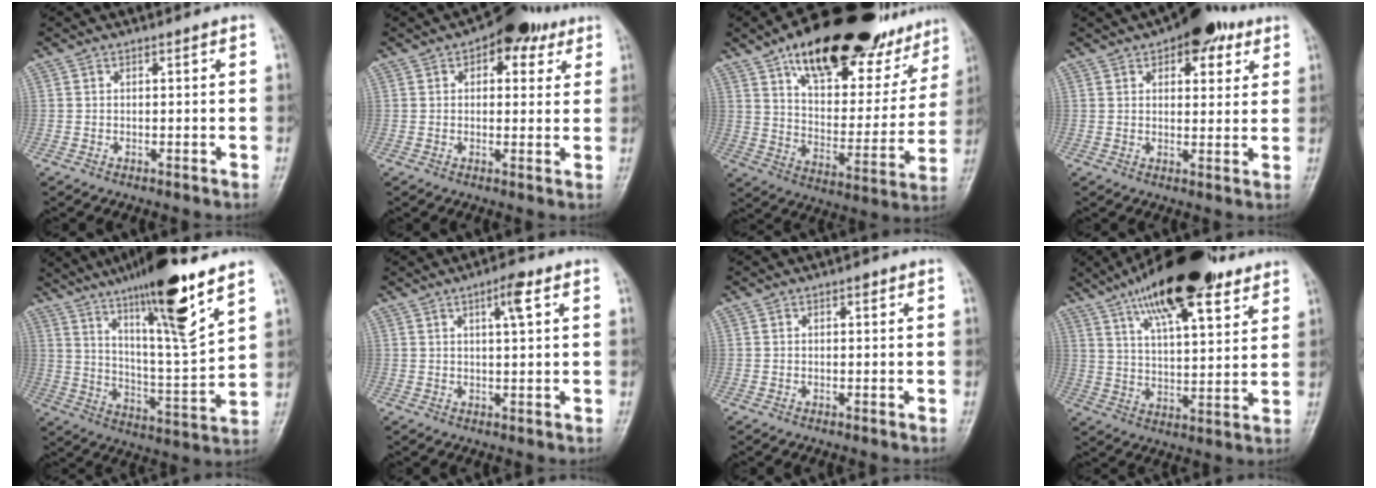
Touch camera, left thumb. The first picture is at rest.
{"total": 8.4, "force": [4.2, 5.1, 5.3], "torque": [-0.028, -0.003, 0.049]}
{"total": 29.9, "force": [19.6, 12.6, 18.9], "torque": [-0.236, -0.041, 0.295]}
{"total": 9.9, "force": [5.4, 5.0, 6.6], "torque": [-0.050, -0.014, 0.069]}
{"total": 19.3, "force": [12.4, 2.0, 14.7], "torque": [-0.227, -0.064, 0.207]}
{"total": 4.2, "force": [1.9, 0.8, 3.7], "torque": [-0.059, -0.002, 0.031]}
{"total": 0.6, "force": [0.3, 0.3, 0.4], "torque": [-0.003, 0.000, 0.002]}
{"total": 20.3, "force": [12.7, 6.7, 14.3], "torque": [-0.212, -0.035, 0.210]}